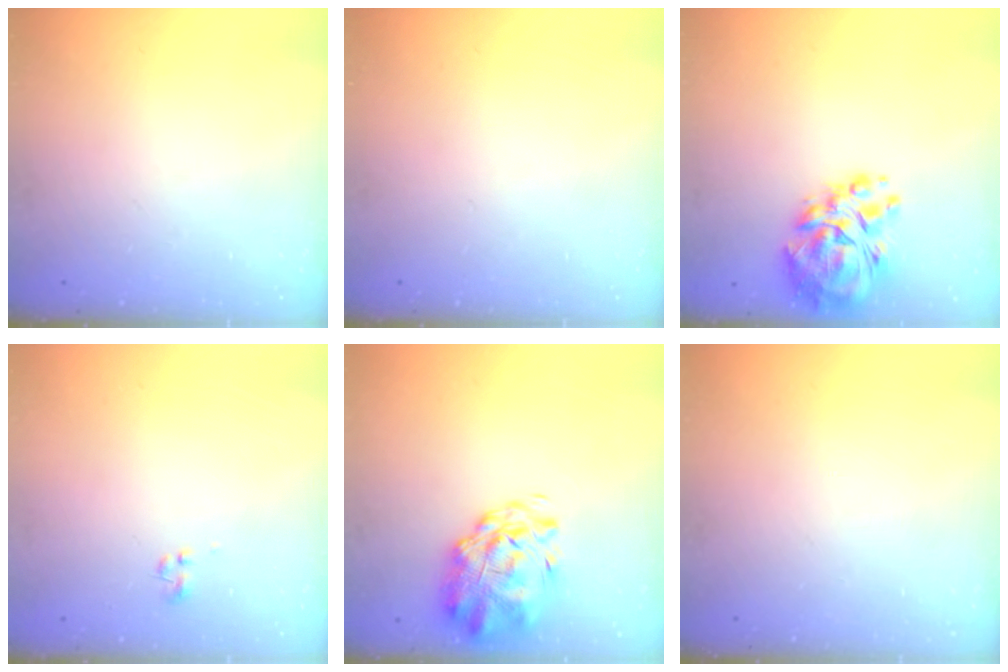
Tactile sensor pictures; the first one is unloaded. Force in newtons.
{"total": 0.0}
{"total": 12.1, "press": 11.4, "slide": 4.0}
{"total": 0.0}
{"total": 3.2, "press": 2.6, "slide": 1.8}
{"total": 0.0}